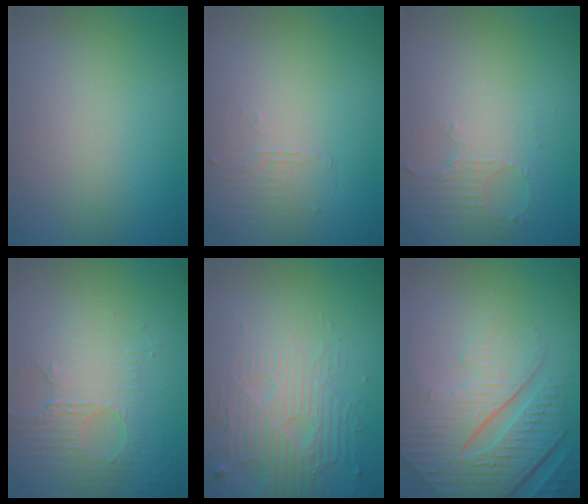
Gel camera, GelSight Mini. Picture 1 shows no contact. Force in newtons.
{"total": 1.2, "press": 0.4, "slide": 1.1}
{"total": 2.9, "press": 2.3, "slide": 1.8}
{"total": 3.5, "press": 3.3, "slide": 1.3}
{"total": 4.2, "press": 4.2, "slide": 0.7}
{"total": 7.5, "press": 6.0, "slide": 4.6}